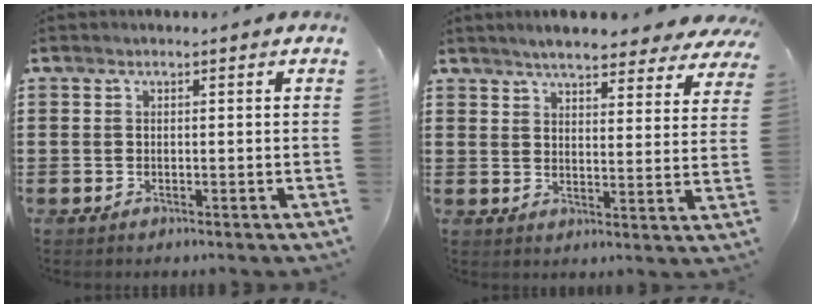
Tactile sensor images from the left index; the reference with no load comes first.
{"total": 5.5, "force": [5.1, 0.3, 1.8], "torque": [-0.047, -0.020, 0.090]}